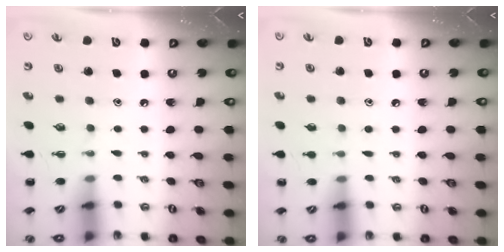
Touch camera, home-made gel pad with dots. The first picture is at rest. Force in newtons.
{"total": 5.7, "press": 5.4, "slide": 1.7}